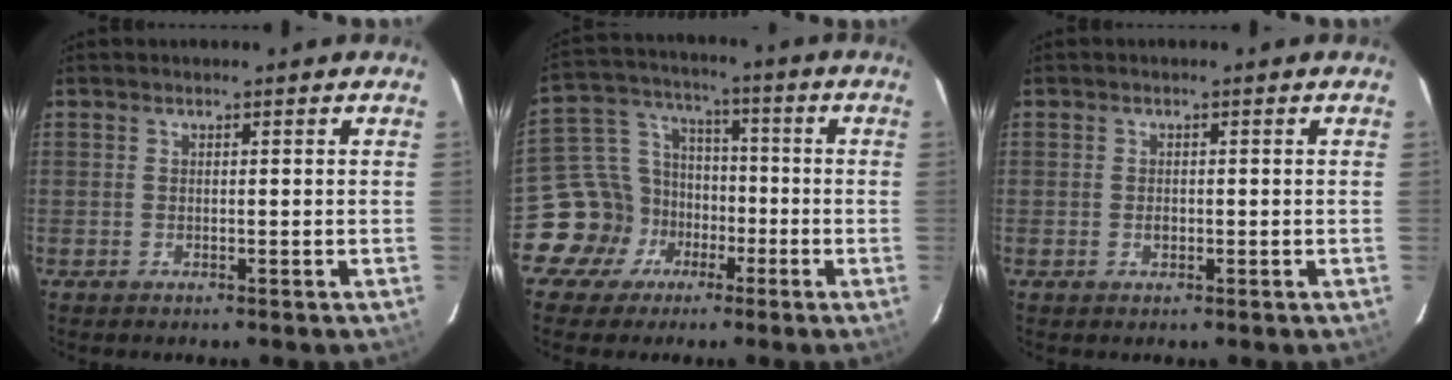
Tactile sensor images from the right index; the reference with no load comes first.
{"total": 11.9, "force": [-5.4, 10.2, 2.8], "torque": [-0.079, 0.042, -0.081]}
{"total": 1.1, "force": [-0.3, 0.8, 0.7], "torque": [-0.010, 0.002, -0.005]}